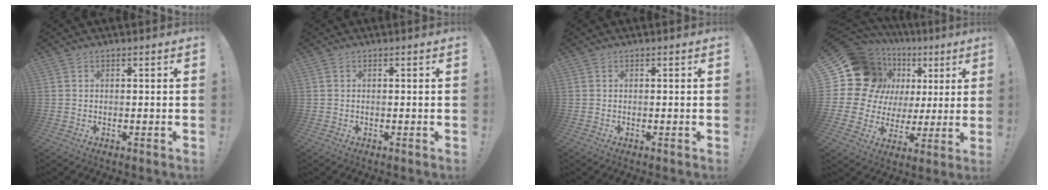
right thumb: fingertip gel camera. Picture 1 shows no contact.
{"total": 0.0}
{"total": 0.0}
{"total": 17.3, "force": [6.7, 13.7, 8.2], "torque": [-0.126, -0.047, 0.153]}